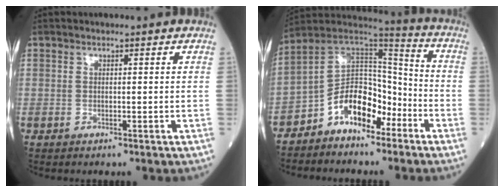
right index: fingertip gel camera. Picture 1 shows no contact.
{"total": 11.5, "force": [-6.6, 6.3, 7.0], "torque": [-0.128, 0.039, -0.119]}